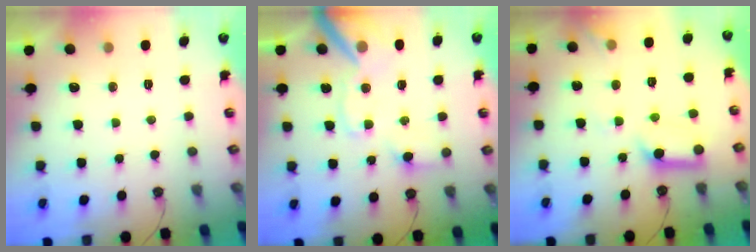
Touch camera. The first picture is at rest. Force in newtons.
{"total": 14.8, "press": 14.6, "slide": 2.3}
{"total": 13.0, "press": 12.9, "slide": 1.5}